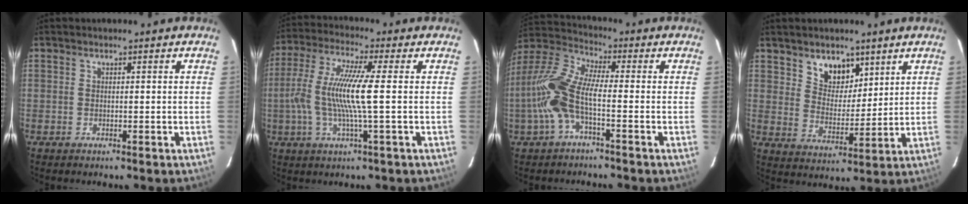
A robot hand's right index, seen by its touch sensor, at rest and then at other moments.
{"total": 11.3, "force": [-0.7, 0.3, 11.3], "torque": [-0.223, -0.001, -0.014]}
{"total": 11.5, "force": [-3.1, 3.2, 10.6], "torque": [-0.237, 0.006, -0.066]}
{"total": 7.7, "force": [5.0, 4.9, 3.1], "torque": [-0.040, -0.001, 0.095]}